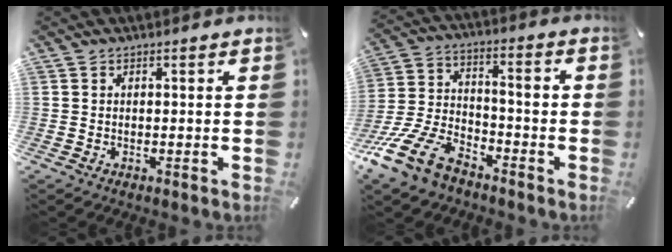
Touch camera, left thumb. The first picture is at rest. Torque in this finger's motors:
{"motor_torque": [-0.91, 2.51, 1.49, 1.28, 0.19]}